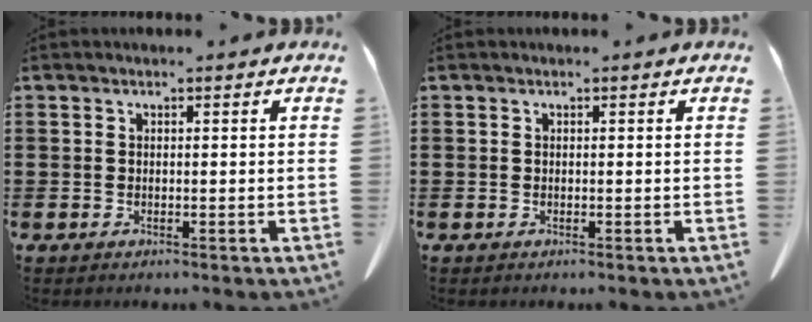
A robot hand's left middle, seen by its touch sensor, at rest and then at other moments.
{"total": 0.0}